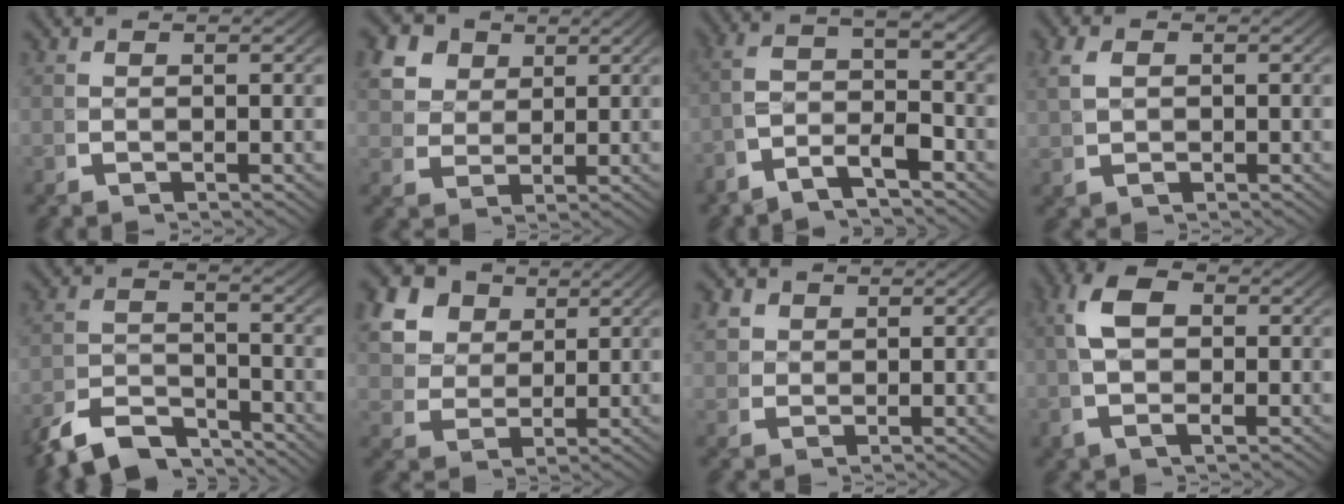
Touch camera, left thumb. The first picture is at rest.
{"total": 7.1, "force": [3.4, 5.3, 3.3], "torque": [-0.076, -0.005, 0.061]}
{"total": 6.4, "force": [-1.0, 3.6, 5.3], "torque": [-0.106, -0.010, -0.021]}
{"total": 2.4, "force": [0.8, 1.7, 1.6], "torque": [-0.031, -0.002, 0.020]}
{"total": 6.1, "force": [-5.1, 2.3, 2.6], "torque": [-0.041, -0.020, -0.090]}
{"total": 9.3, "force": [3.9, 7.1, 4.4], "torque": [-0.104, -0.005, 0.067]}
{"total": 3.0, "force": [1.8, 2.1, 1.1], "torque": [-0.022, -0.004, 0.039]}
{"total": 5.6, "force": [1.0, 3.2, 4.4], "torque": [-0.093, 0.001, 0.019]}